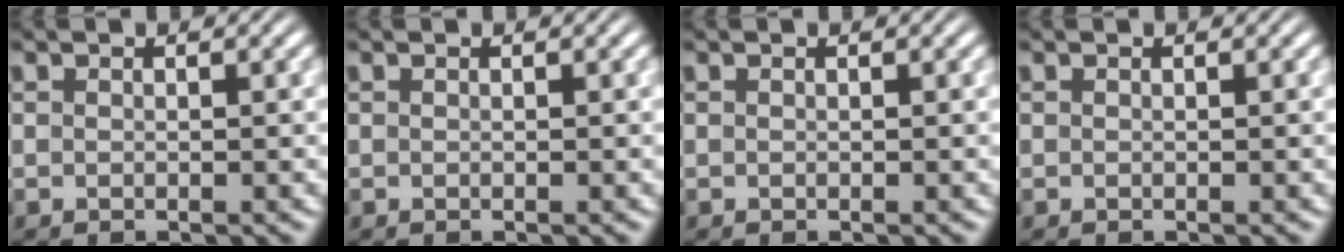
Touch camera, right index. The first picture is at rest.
{"total": 0.0}
{"total": 0.0}
{"total": 0.0}